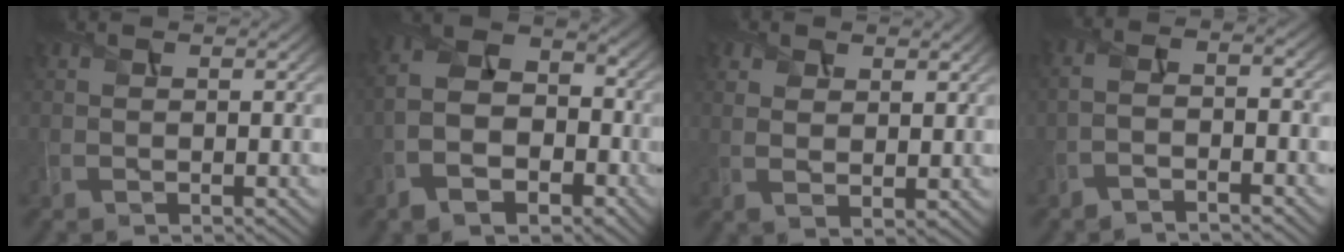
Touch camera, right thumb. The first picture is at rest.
{"total": 10.7, "force": [-4.3, 7.1, 6.7], "torque": [-0.148, -0.029, -0.089]}
{"total": 3.7, "force": [1.8, 2.0, 2.5], "torque": [-0.052, -0.004, 0.037]}
{"total": 3.8, "force": [-2.4, 0.6, 2.8], "torque": [-0.063, 0.000, -0.055]}